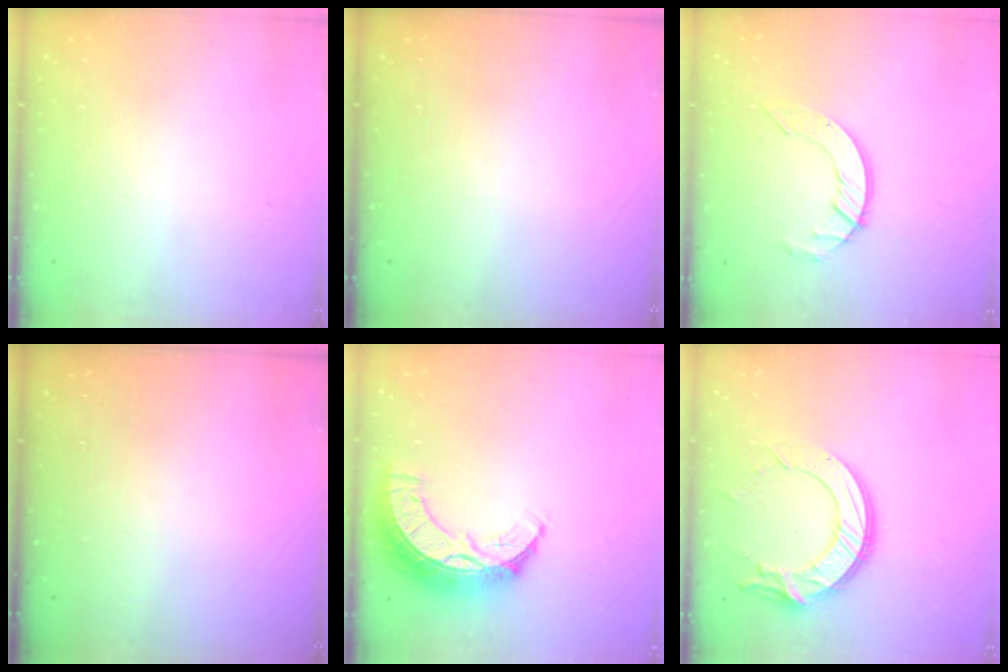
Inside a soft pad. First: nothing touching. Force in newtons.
{"total": 0.0}
{"total": 8.7, "press": 8.6, "slide": 0.8}
{"total": 0.0}
{"total": 13.4, "press": 13.3, "slide": 0.9}
{"total": 15.3, "press": 15.2, "slide": 1.5}